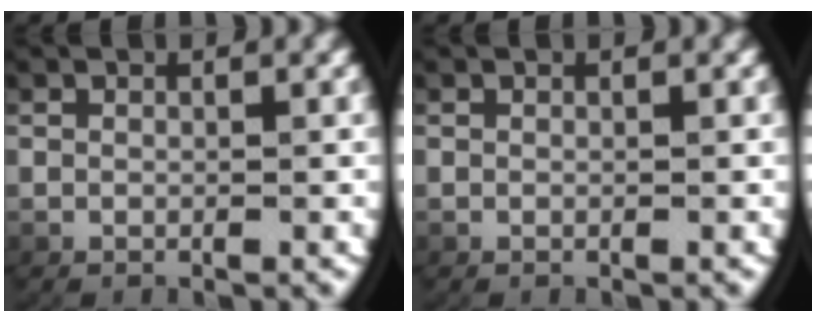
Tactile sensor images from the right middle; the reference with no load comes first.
{"total": 0.0}